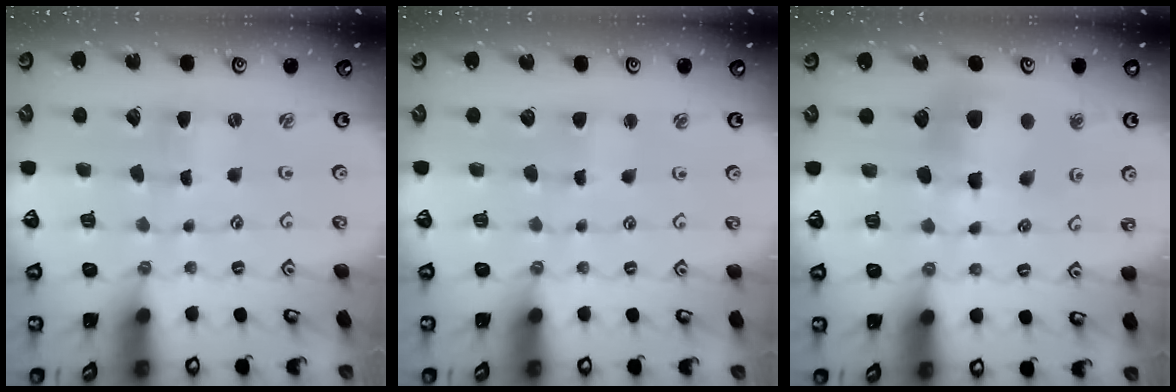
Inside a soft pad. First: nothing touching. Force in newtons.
{"total": 2.5, "press": 2.5, "slide": 0.3}
{"total": 8.9, "press": 8.8, "slide": 1.3}